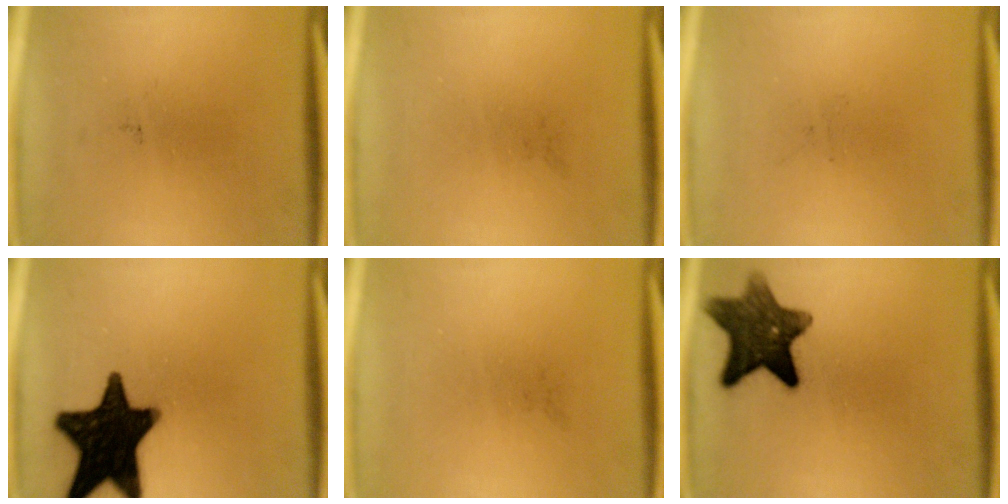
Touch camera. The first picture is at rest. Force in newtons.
{"total": 0.0}
{"total": 0.0}
{"total": 19.3}
{"total": 0.0}
{"total": 10.6}